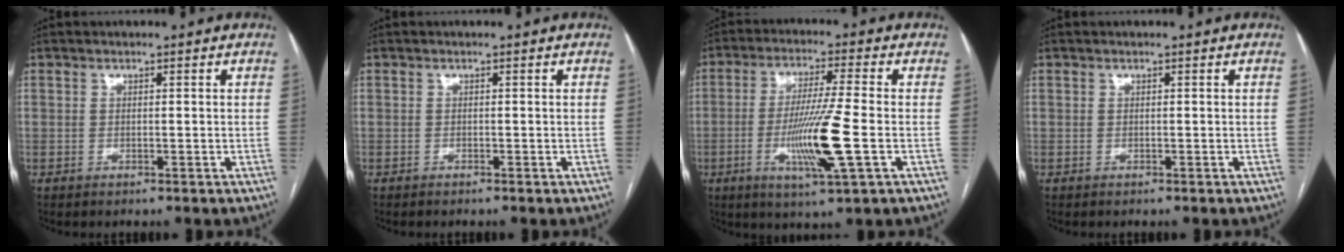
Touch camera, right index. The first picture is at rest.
{"total": 0.0}
{"total": 11.3, "force": [-2.9, -0.5, 10.9], "torque": [-0.214, -0.018, -0.055]}
{"total": 0.0}